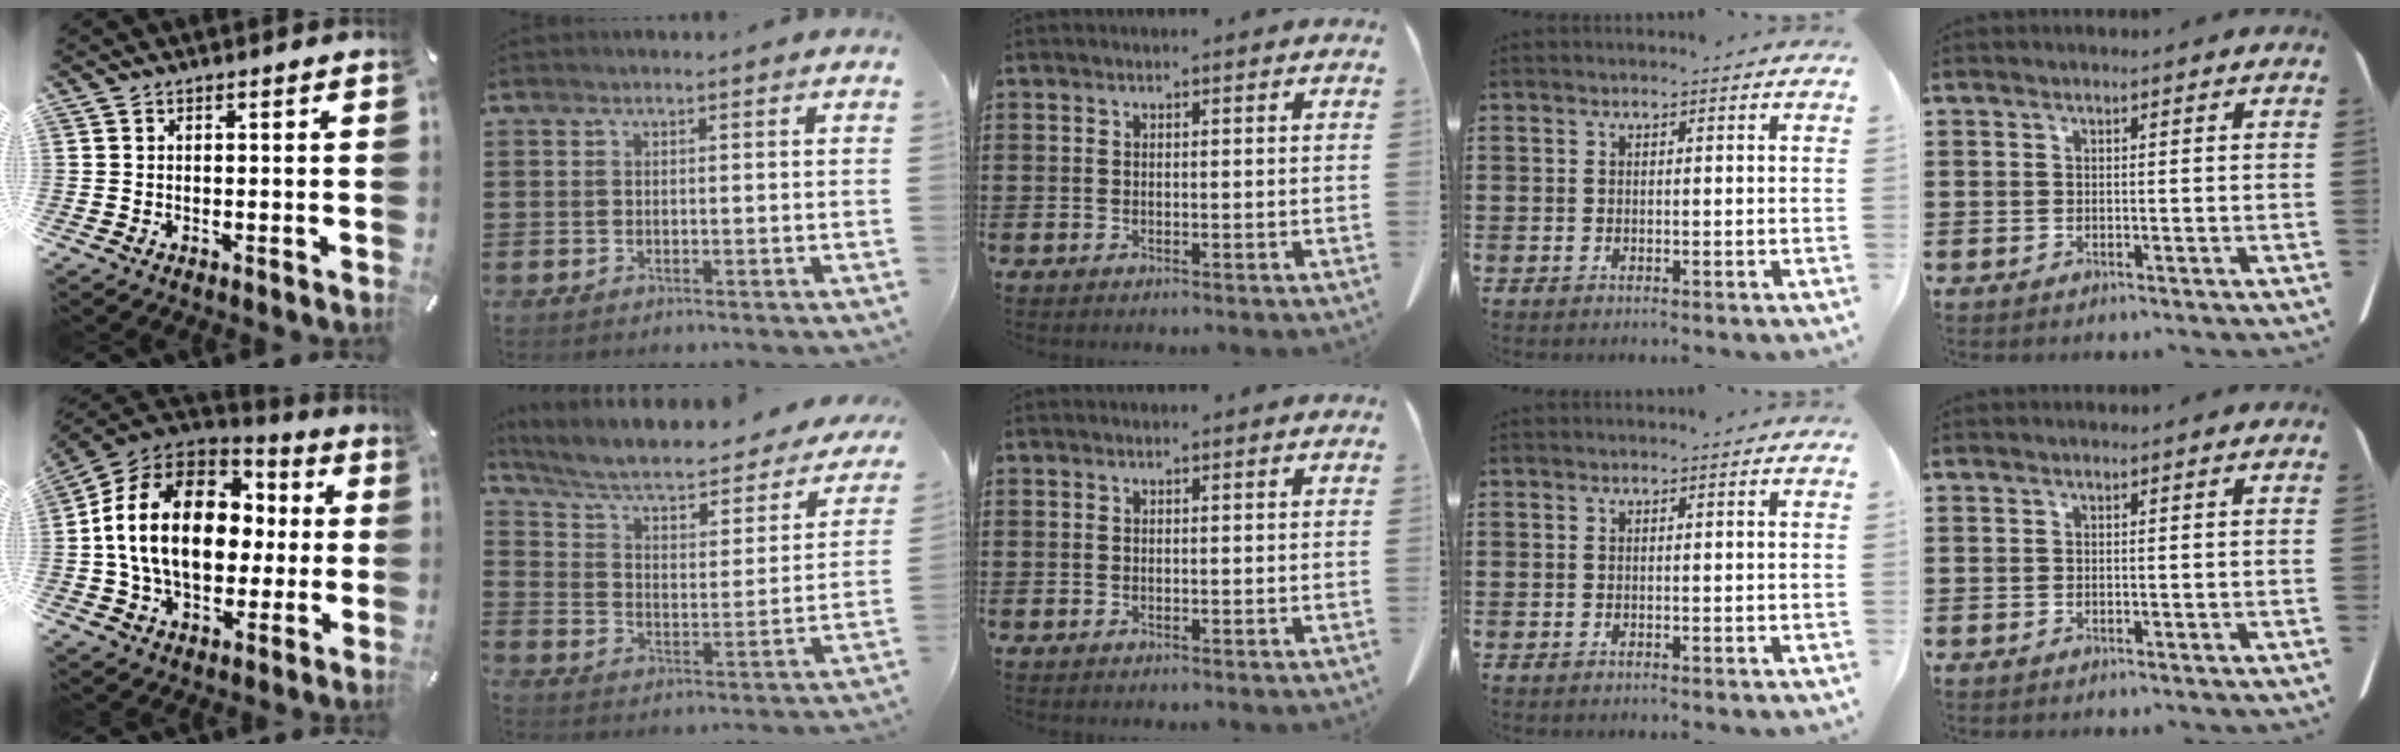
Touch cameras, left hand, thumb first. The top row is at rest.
{"thumb": {"total": 21.9, "force": [1.3, 15.8, 15.1], "torque": [-0.307, 0.018, 0.025]}, "index": {"total": 6.5, "force": [4.7, 2.0, 3.9], "torque": [-0.096, -0.033, 0.076]}}